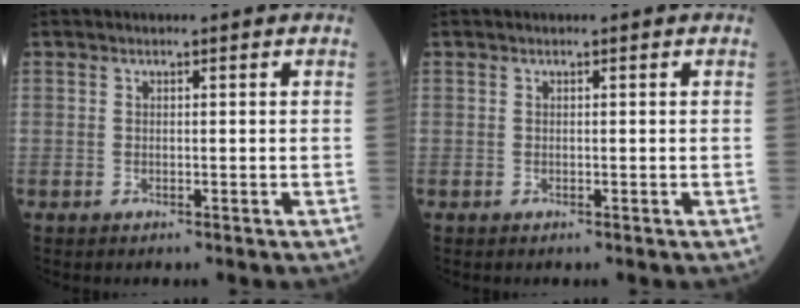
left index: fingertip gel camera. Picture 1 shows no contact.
{"total": 0.0}